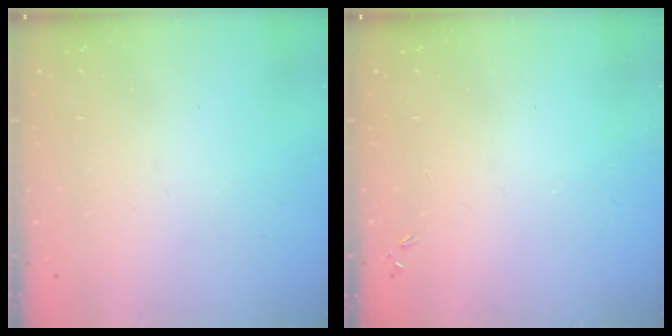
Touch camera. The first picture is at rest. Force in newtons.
{"total": 1.1, "press": 0.9, "slide": 0.5}